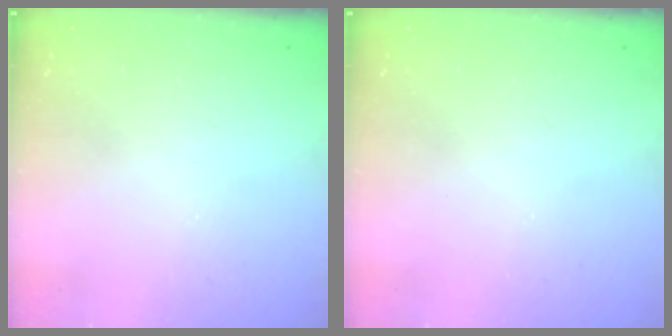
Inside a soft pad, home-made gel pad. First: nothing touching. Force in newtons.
{"total": 0.0}